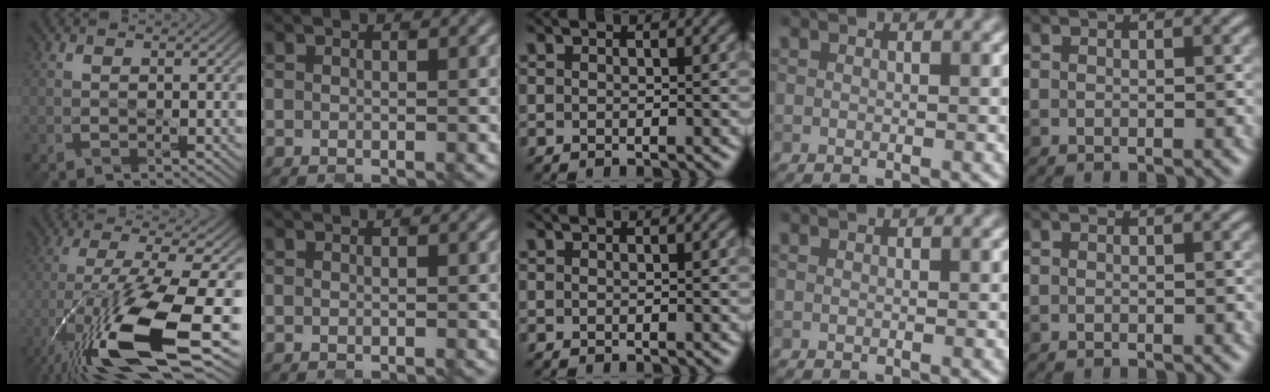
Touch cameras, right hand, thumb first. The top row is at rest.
{"thumb": {"total": 16.6, "force": [-7.6, 3.8, 14.3], "torque": [-0.294, -0.029, -0.128]}}